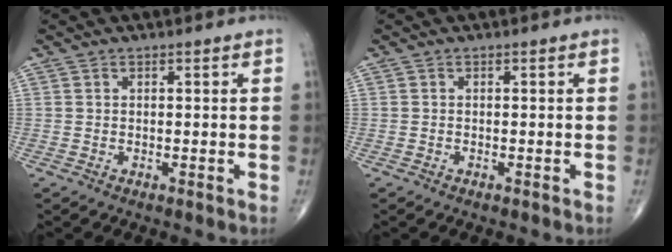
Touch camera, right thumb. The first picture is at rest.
{"total": 0.0}